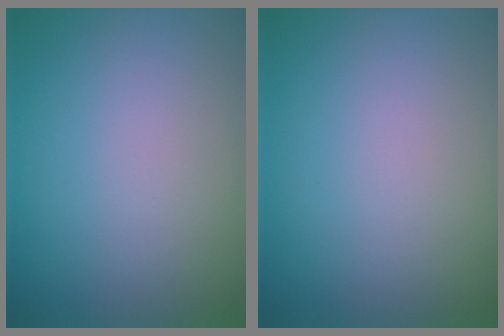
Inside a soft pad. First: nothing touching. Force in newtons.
{"total": 0.0}